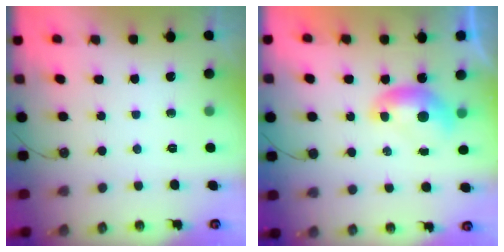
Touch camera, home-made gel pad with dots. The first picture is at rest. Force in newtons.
{"total": 0.0}